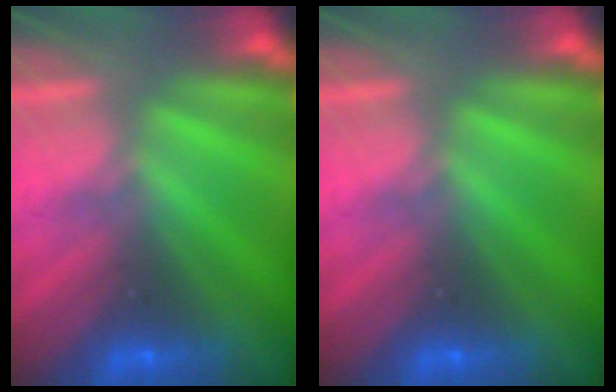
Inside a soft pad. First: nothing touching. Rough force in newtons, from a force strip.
{"total": 0.0}